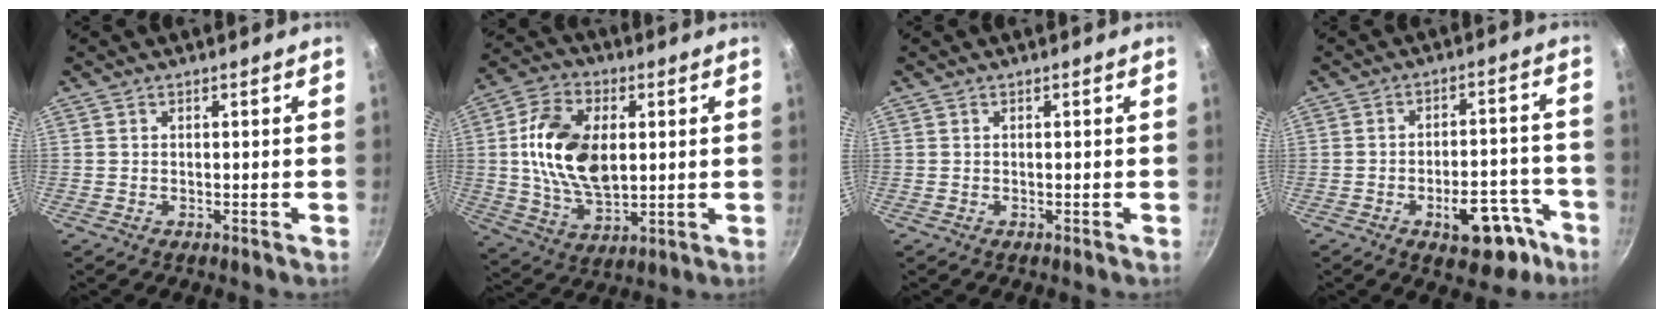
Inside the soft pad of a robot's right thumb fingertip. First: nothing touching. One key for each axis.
{"total": 15.9, "fx": 2.1, "fy": 9.9, "fz": 12.3, "tx": -0.207, "ty": -0.002, "tz": 0.037}
{"total": 0.0}
{"total": 12.4, "fx": -6.4, "fy": 6.4, "fz": 8.5, "tx": -0.064, "ty": 0.050, "tz": -0.078}